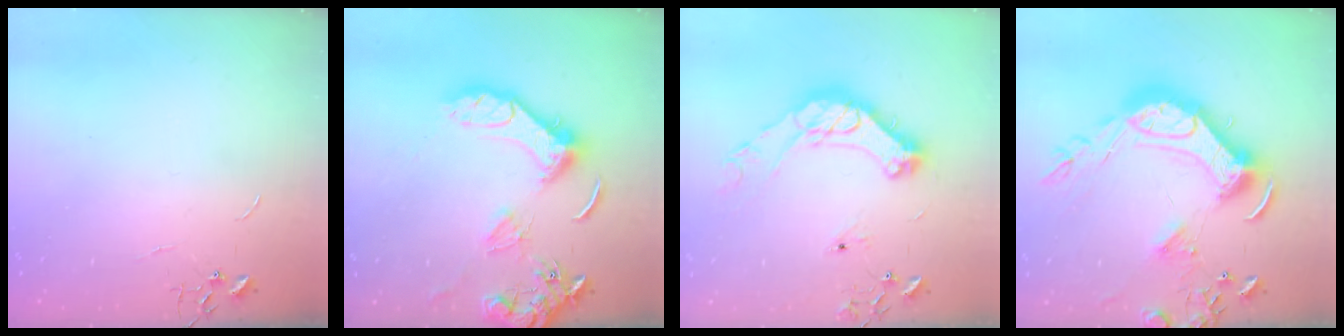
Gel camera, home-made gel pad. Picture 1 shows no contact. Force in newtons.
{"total": 15.8, "press": 15.7, "slide": 1.7}
{"total": 17.8, "press": 17.7, "slide": 1.8}
{"total": 27.8, "press": 27.6, "slide": 3.0}